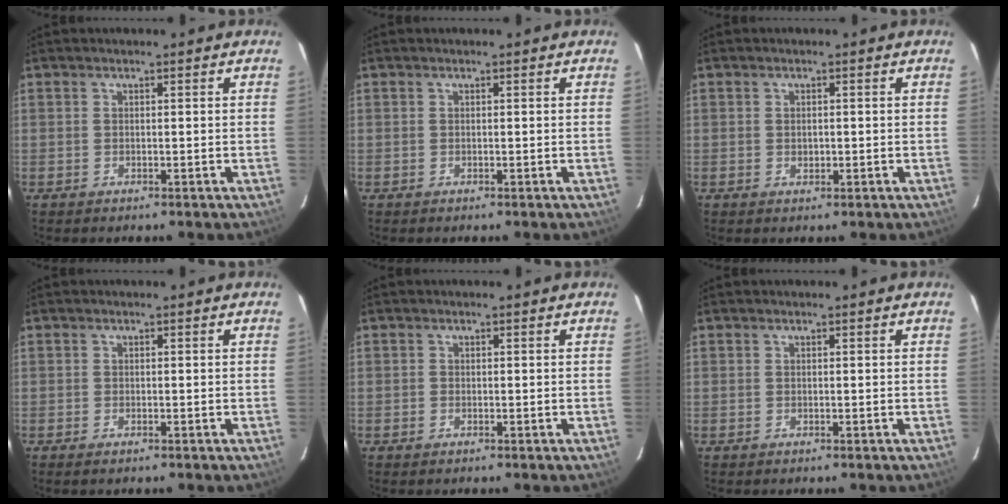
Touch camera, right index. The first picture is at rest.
{"total": 0.0}
{"total": 1.3, "force": [-0.1, 1.0, 0.8], "torque": [-0.012, 0.001, -0.002]}
{"total": 0.8, "force": [-0.6, 0.3, 0.4], "torque": [-0.008, -0.003, -0.012]}
{"total": 0.5, "force": [-0.3, 0.4, 0.1], "torque": [-0.001, 0.001, -0.007]}
{"total": 0.0}